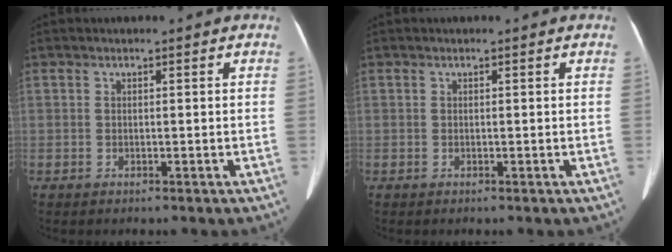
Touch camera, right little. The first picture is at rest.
{"total": 0.0}